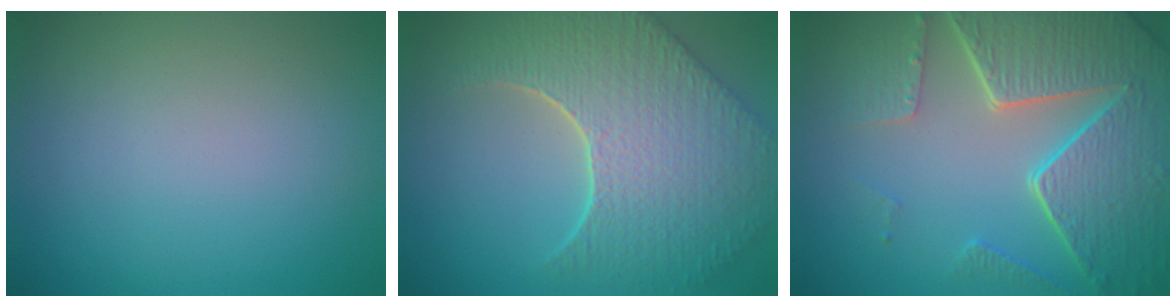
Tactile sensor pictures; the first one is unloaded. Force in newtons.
{"total": 9.4, "press": 6.6, "slide": 6.6}
{"total": 8.3, "press": 5.9, "slide": 5.8}